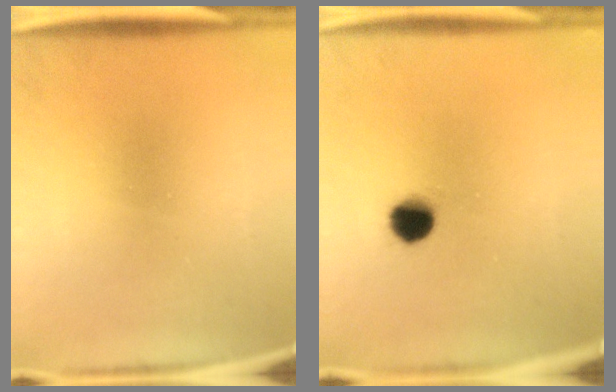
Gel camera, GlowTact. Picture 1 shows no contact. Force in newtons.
{"total": 5.6}